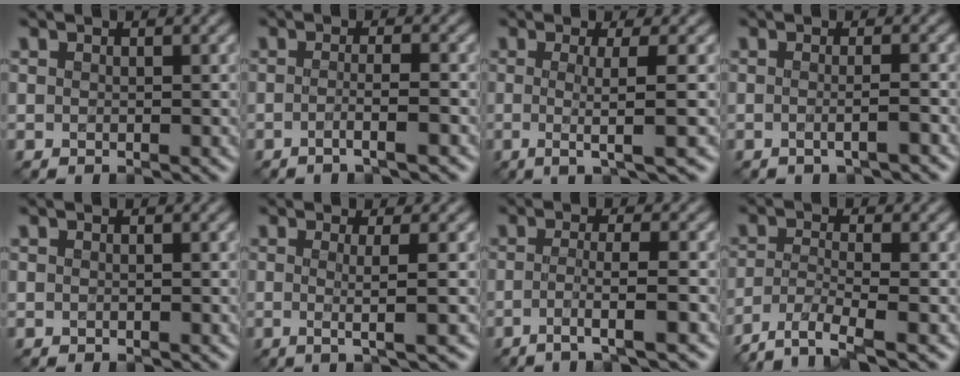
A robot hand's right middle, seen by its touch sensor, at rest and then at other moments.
{"total": 2.2, "force": [-1.0, 0.4, 1.9], "torque": [-0.022, 0.001, -0.027]}
{"total": 4.1, "force": [-0.3, 0.6, 4.1], "torque": [-0.066, -0.007, -0.009]}
{"total": 1.8, "force": [-0.6, 0.4, 1.7], "torque": [-0.025, -0.006, -0.015]}
{"total": 0.0}
{"total": 2.9, "force": [-0.2, 0.5, 2.8], "torque": [-0.046, -0.005, -0.008]}
{"total": 3.4, "force": [-1.5, 0.4, 3.0], "torque": [-0.043, 0.001, -0.039]}
{"total": 4.5, "force": [-3.4, 1.0, 2.8], "torque": [-0.055, -0.010, -0.071]}